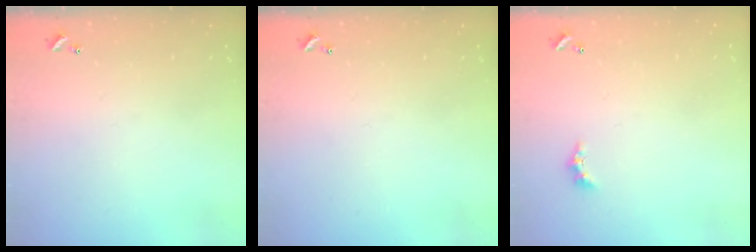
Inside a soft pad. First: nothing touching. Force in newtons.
{"total": 0.0}
{"total": 2.2, "press": 2.2, "slide": 0.6}